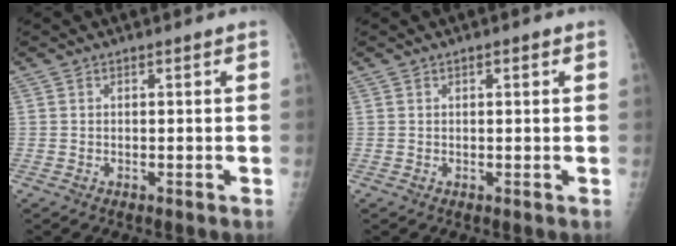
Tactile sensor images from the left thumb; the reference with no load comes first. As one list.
[{"total": 1.2, "force": [0.5, 0.4, 1.0], "torque": [-0.012, 0.002, 0.006]}]